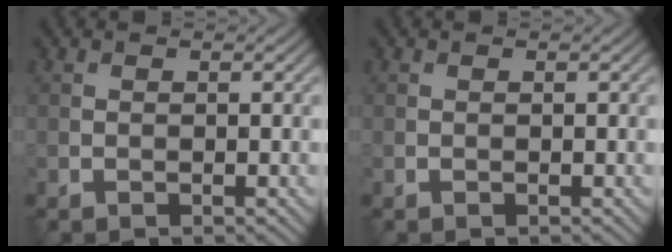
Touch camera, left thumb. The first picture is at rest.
{"total": 0.0}